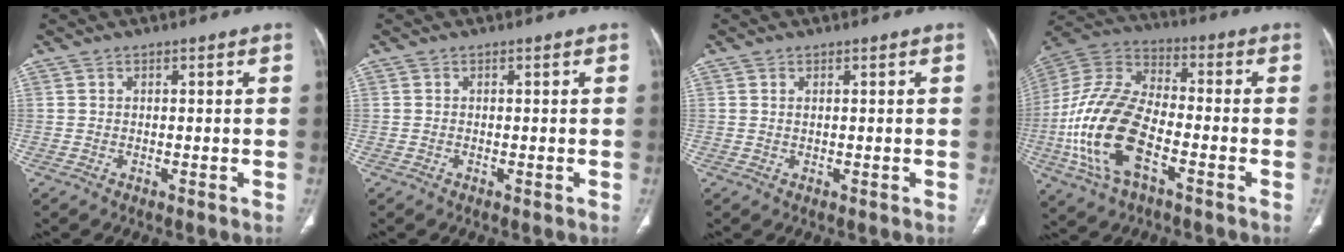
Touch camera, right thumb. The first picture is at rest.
{"total": 0.0}
{"total": 0.6, "force": [0.3, 0.2, 0.4], "torque": [-0.011, 0.002, 0.006]}
{"total": 19.9, "force": [-6.1, 10.1, 16.0], "torque": [-0.333, 0.022, -0.115]}